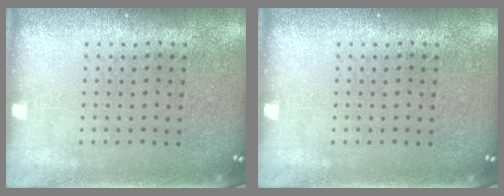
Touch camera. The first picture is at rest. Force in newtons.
{"total": 0.0}